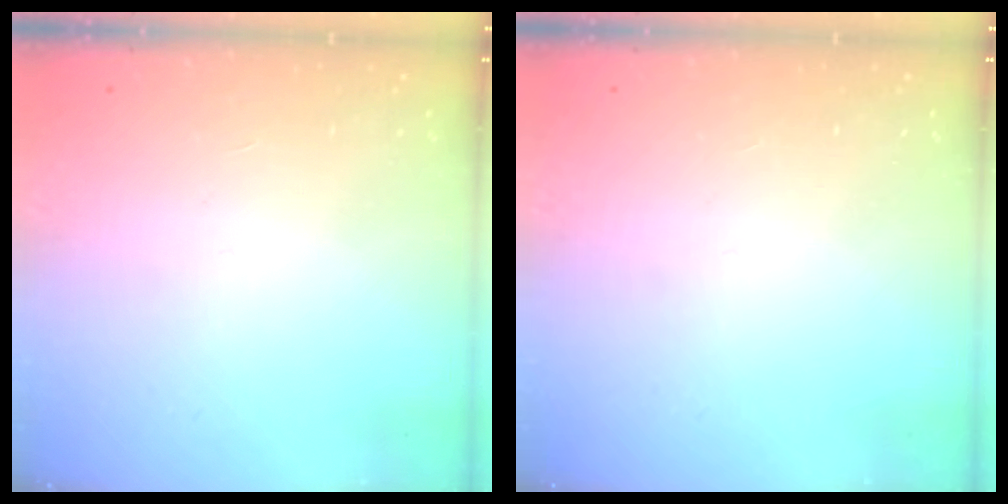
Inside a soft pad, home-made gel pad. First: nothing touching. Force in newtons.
{"total": 0.0}